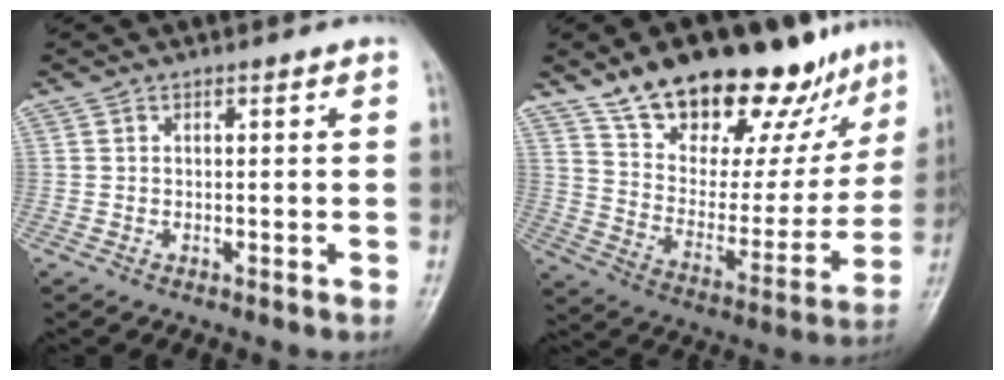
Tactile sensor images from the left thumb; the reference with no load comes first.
{"total": 25.7, "force": [18.4, 11.2, 14.1], "torque": [-0.161, -0.073, 0.287]}